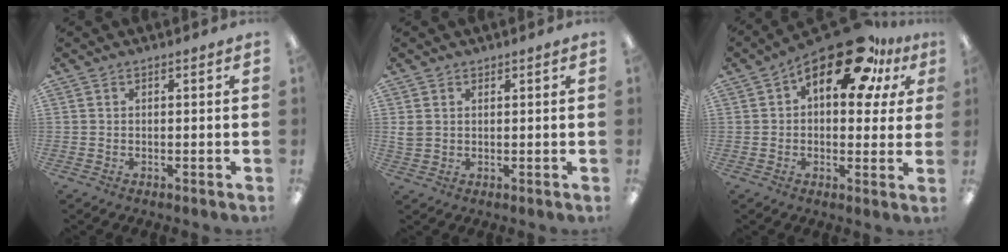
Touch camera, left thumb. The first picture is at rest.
{"total": 2.7, "force": [1.3, 2.2, 0.9], "torque": [-0.019, 0.003, 0.024]}
{"total": 18.8, "force": [10.0, 8.6, 13.4], "torque": [-0.192, -0.056, 0.163]}